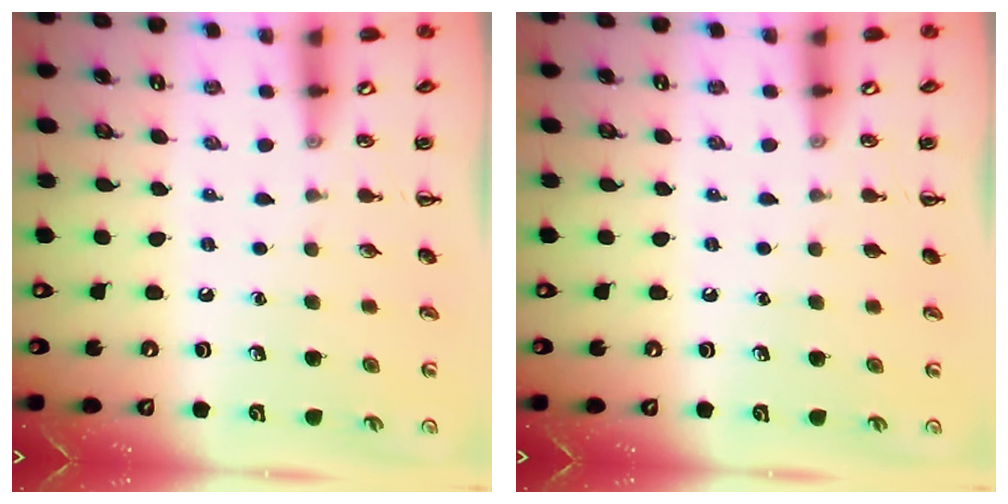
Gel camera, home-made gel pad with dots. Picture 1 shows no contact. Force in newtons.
{"total": 0.0}